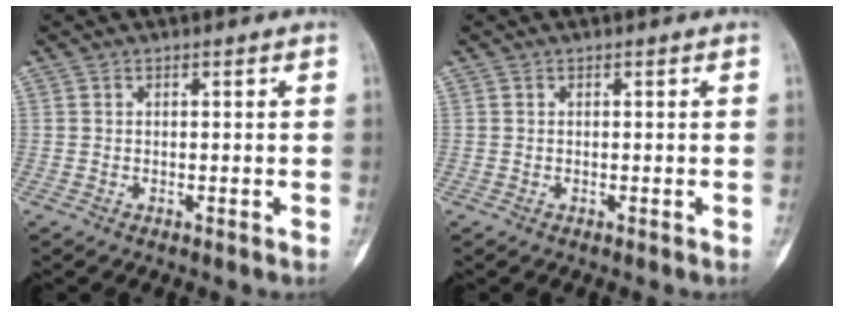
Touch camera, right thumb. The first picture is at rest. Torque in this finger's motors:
{"motor_torque": [0.17, 0.09, 0.08, 0.00, 0.04]}